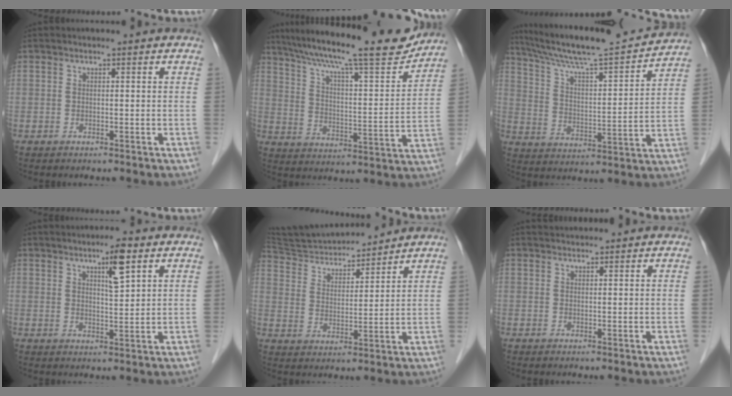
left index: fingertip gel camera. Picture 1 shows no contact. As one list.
[{"total": 22.2, "force": [19.0, 2.7, 11.0], "torque": [-0.193, -0.003, 0.277]}, {"total": 18.3, "force": [16.6, 0.3, 7.6], "torque": [-0.135, 0.000, 0.260]}, {"total": 4.8, "force": [2.5, 0.6, 4.0], "torque": [-0.067, 0.002, 0.041]}, {"total": 13.2, "force": [12.6, 1.9, 3.5], "torque": [-0.061, 0.011, 0.220]}, {"total": 1.6, "force": [1.6, 0.2, 0.1], "torque": [-0.005, 0.020, 0.030]}]